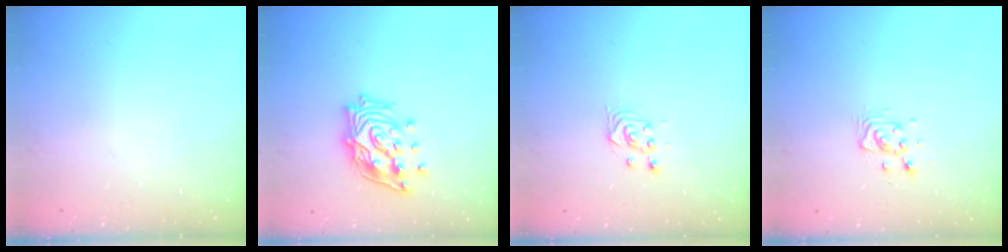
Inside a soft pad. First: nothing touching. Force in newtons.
{"total": 17.3, "press": 17.1, "slide": 2.3}
{"total": 3.3, "press": 3.2, "slide": 0.4}
{"total": 7.3, "press": 7.1, "slide": 2.0}